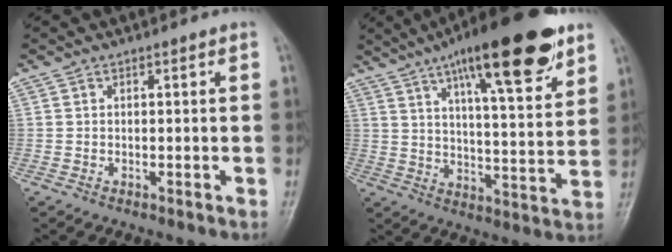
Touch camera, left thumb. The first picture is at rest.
{"total": 22.3, "force": [13.3, 5.6, 17.1], "torque": [-0.240, -0.038, 0.205]}